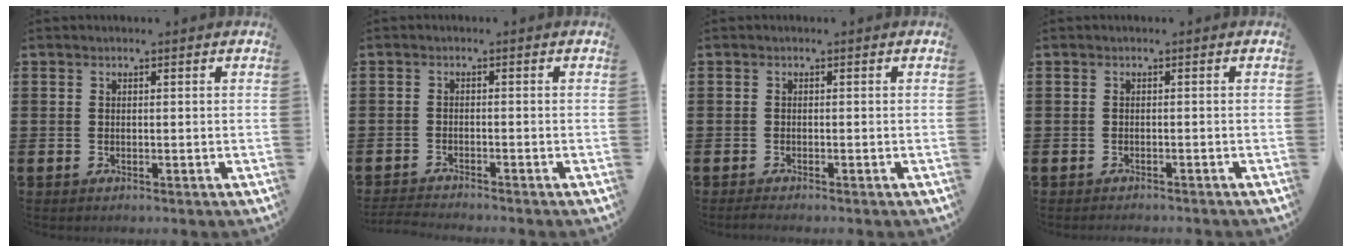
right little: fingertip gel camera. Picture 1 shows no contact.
{"total": 1.6, "force": [-1.5, -0.2, 0.2], "torque": [-0.003, 0.001, -0.031]}
{"total": 0.7, "force": [-0.5, 0.0, 0.4], "torque": [-0.007, -0.002, -0.010]}
{"total": 0.6, "force": [-0.6, -0.1, 0.0], "torque": [0.001, -0.002, -0.013]}